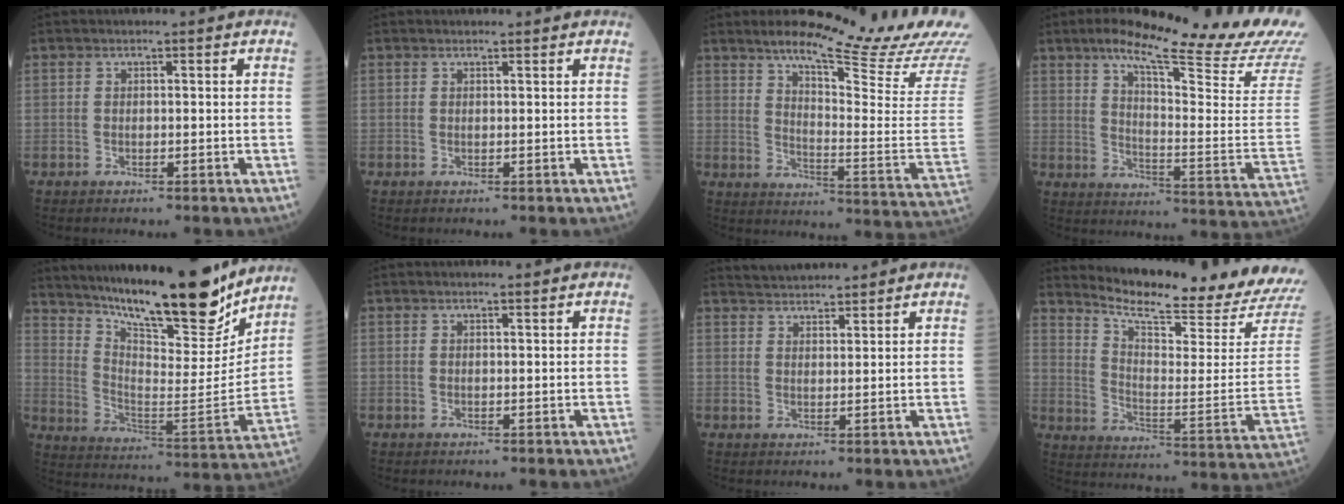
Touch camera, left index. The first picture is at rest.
{"total": 1.4, "force": [1.3, 0.3, 0.1], "torque": [-0.010, 0.005, 0.018]}
{"total": 21.9, "force": [18.5, 0.5, 11.7], "torque": [-0.172, -0.083, 0.235]}
{"total": 25.9, "force": [20.8, 1.0, 15.3], "torque": [-0.229, -0.065, 0.263]}
{"total": 23.8, "force": [20.2, 3.7, 12.0], "torque": [-0.204, -0.047, 0.304]}
{"total": 1.1, "force": [0.9, 0.1, 0.5], "torque": [-0.011, 0.003, 0.015]}
{"total": 6.1, "force": [6.0, 0.7, 1.2], "torque": [-0.027, 0.027, 0.097]}
{"total": 20.4, "force": [19.6, -1.8, 5.4], "torque": [-0.113, -0.133, 0.259]}